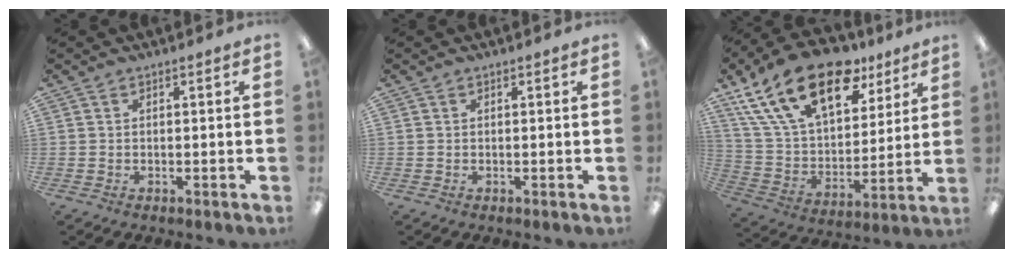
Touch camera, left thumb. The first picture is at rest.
{"total": 0.0}
{"total": 24.0, "force": [14.0, 12.6, 14.8], "torque": [-0.262, -0.069, 0.249]}